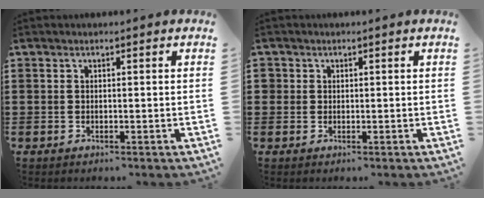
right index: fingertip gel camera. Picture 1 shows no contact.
{"total": 1.0, "force": [0.2, 1.0, 0.1], "torque": [-0.004, 0.005, 0.004]}